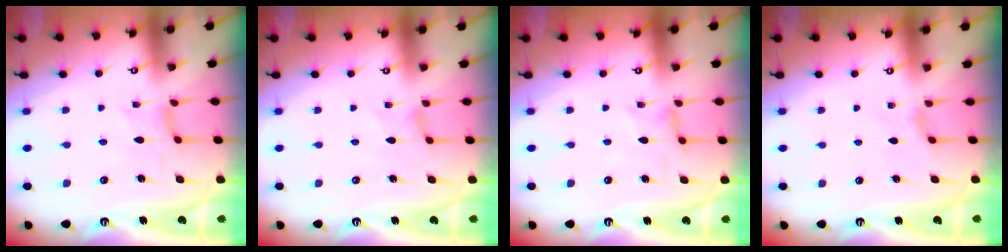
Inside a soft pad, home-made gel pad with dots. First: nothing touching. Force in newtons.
{"total": 0.0}
{"total": 0.9, "press": 0.9, "slide": 0.3}
{"total": 1.4, "press": 1.3, "slide": 0.5}